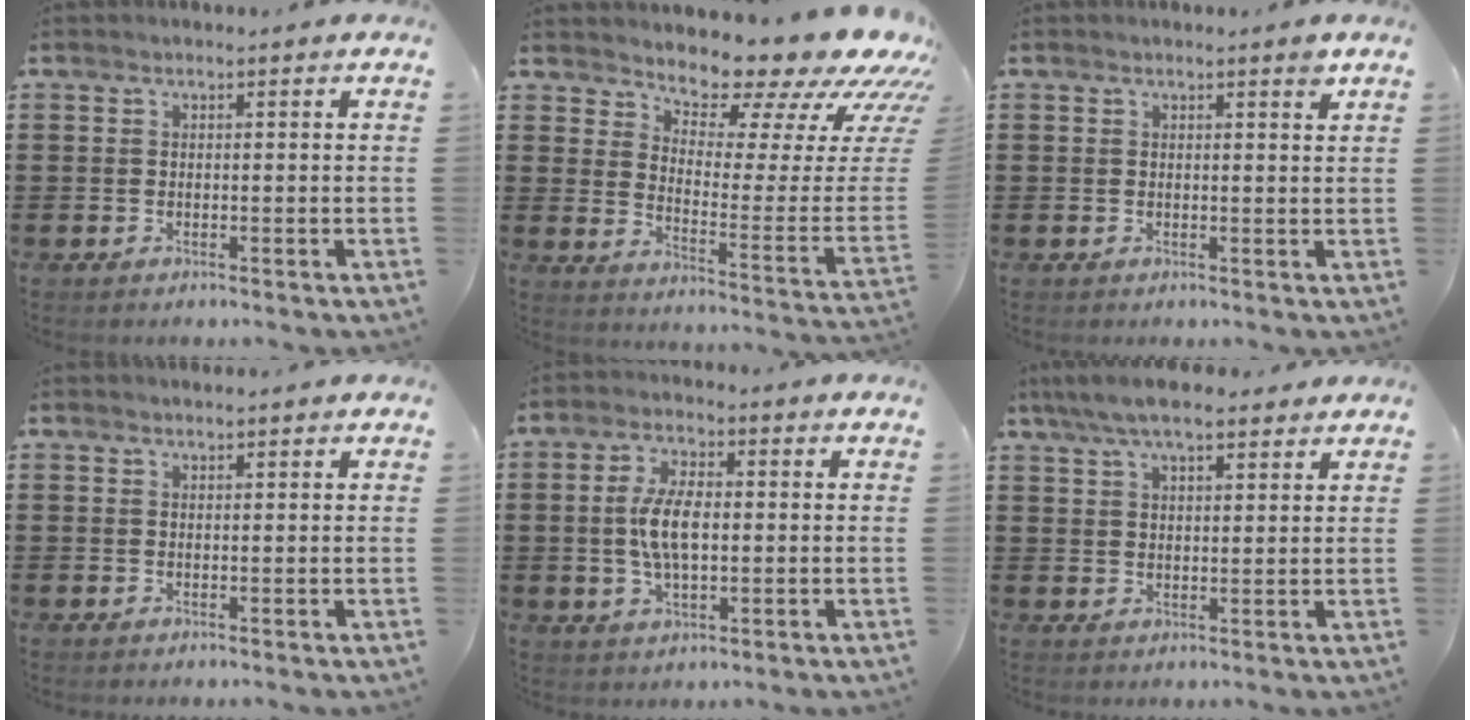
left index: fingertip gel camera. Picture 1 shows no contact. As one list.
[{"total": 10.3, "force": [9.2, 2.7, 3.7], "torque": [-0.066, -0.088, 0.151]}, {"total": 1.7, "force": [1.3, 0.0, 1.1], "torque": [-0.016, -0.004, 0.022]}, {"total": 0.8, "force": [0.7, 0.1, 0.3], "torque": [-0.007, 0.001, 0.014]}, {"total": 7.3, "force": [0.1, 3.3, 6.5], "torque": [-0.142, 0.004, -0.004]}, {"total": 6.5, "force": [5.2, 1.6, 3.6], "torque": [-0.080, -0.003, 0.094]}]